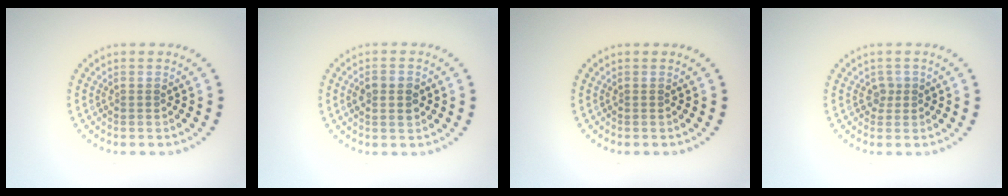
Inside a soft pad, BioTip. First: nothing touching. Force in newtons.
{"total": 2.1, "press": 2.1, "slide": 0.1}
{"total": 0.0}
{"total": 1.1, "press": 0.8, "slide": 0.7}